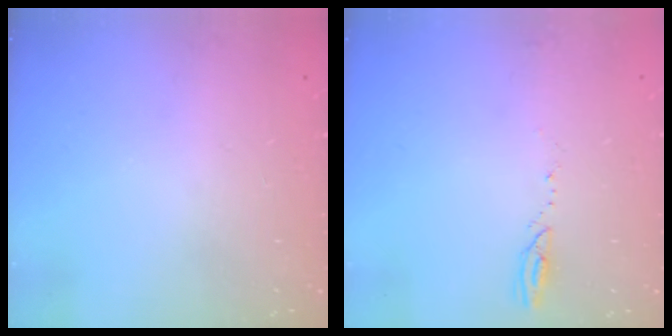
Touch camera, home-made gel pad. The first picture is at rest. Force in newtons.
{"total": 2.6, "press": 2.6, "slide": 0.3}